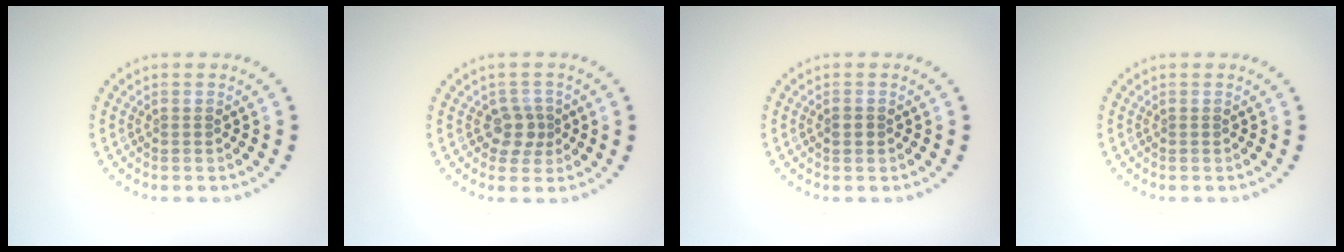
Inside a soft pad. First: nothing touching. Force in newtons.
{"total": 2.0, "press": 1.6, "slide": 1.2}
{"total": 1.1, "press": 1.1, "slide": 0.2}
{"total": 0.0}